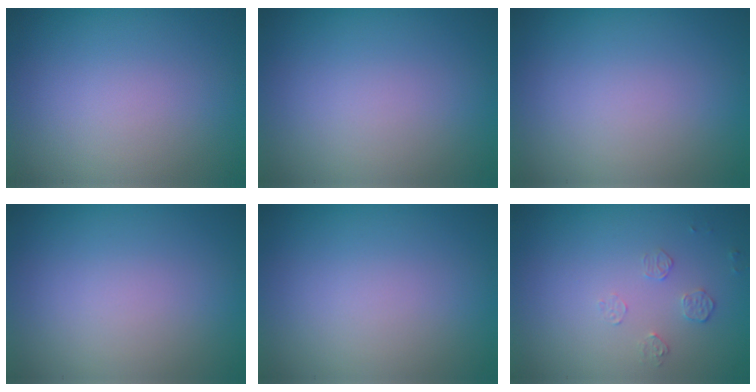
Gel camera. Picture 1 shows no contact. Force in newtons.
{"total": 0.0}
{"total": 0.0}
{"total": 0.0}
{"total": 0.0}
{"total": 1.3, "press": 0.6, "slide": 1.1}